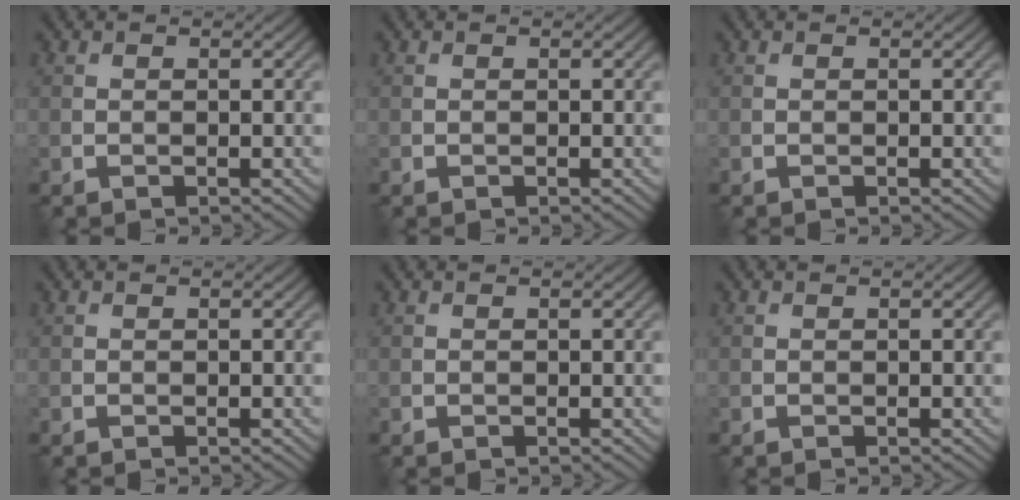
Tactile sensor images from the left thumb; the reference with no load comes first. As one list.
[{"total": 0.0}, {"total": 0.0}, {"total": 0.0}, {"total": 0.0}, {"total": 0.0}]